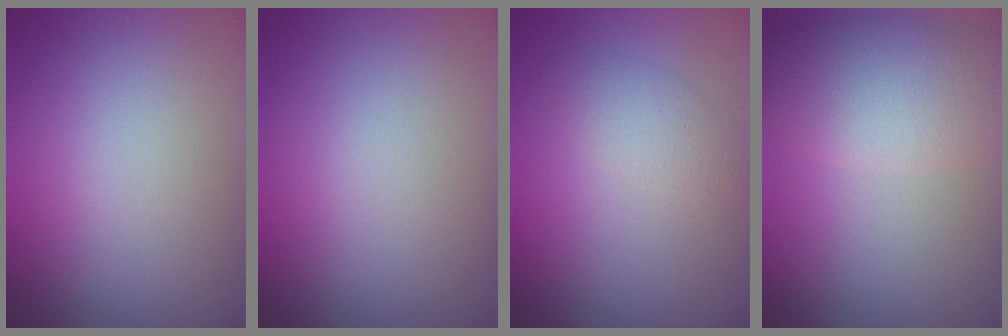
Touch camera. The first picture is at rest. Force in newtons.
{"total": 0.0}
{"total": 2.1, "press": 2.1, "slide": 0.1}
{"total": 6.3, "press": 6.3, "slide": 0.4}